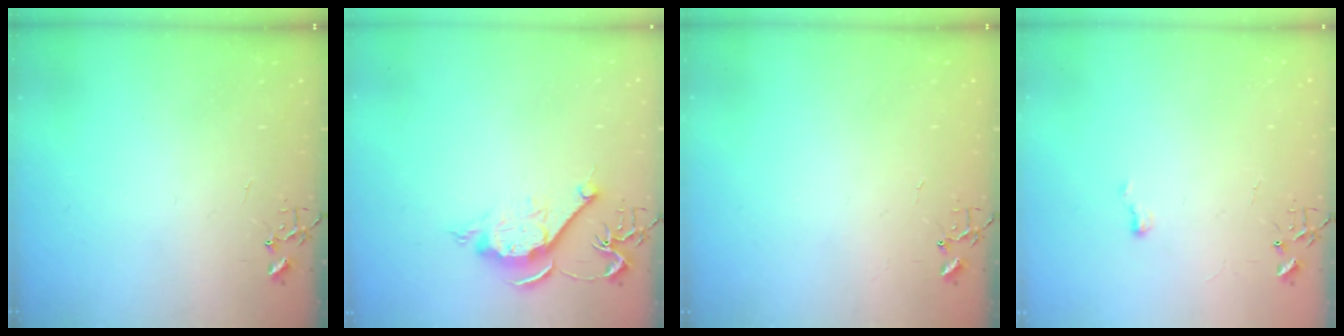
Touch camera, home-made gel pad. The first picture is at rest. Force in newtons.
{"total": 10.3, "press": 10.3, "slide": 0.6}
{"total": 1.5, "press": 1.5, "slide": 0.3}
{"total": 3.5, "press": 3.5, "slide": 0.5}